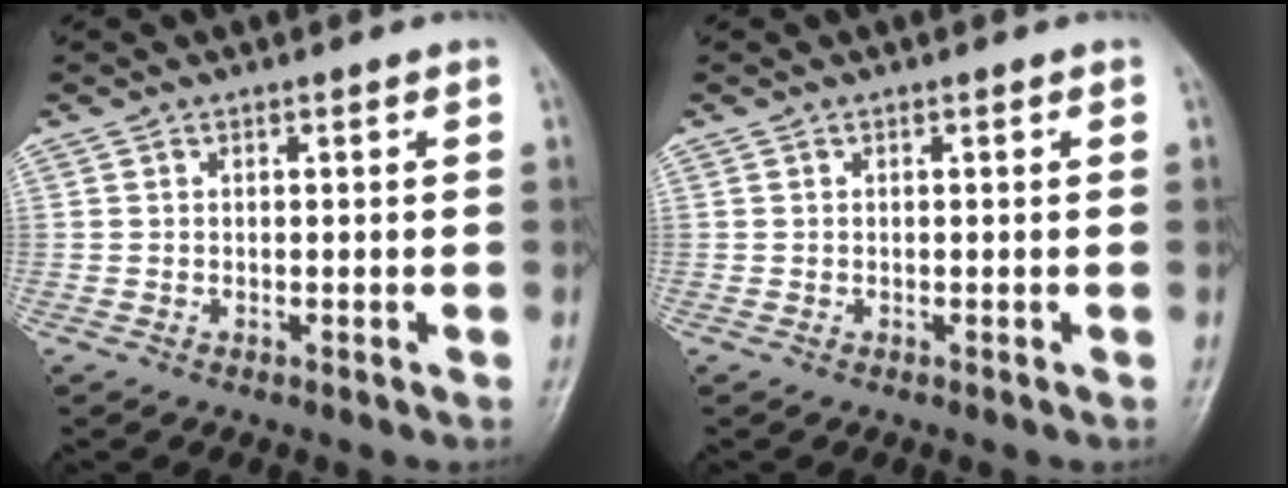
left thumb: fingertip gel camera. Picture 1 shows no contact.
{"total": 0.0}